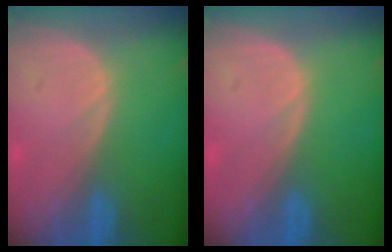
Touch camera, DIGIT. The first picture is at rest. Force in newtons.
{"total": 0.0}